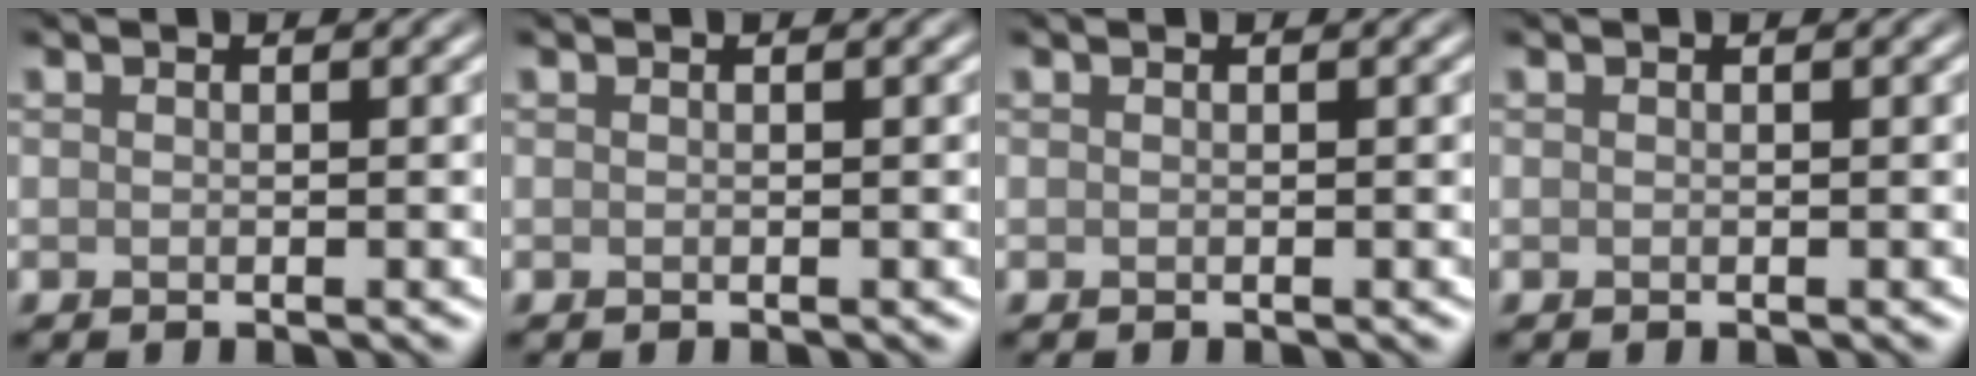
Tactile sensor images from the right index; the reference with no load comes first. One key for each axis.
{"total": 0.0}
{"total": 0.0}
{"total": 0.0}